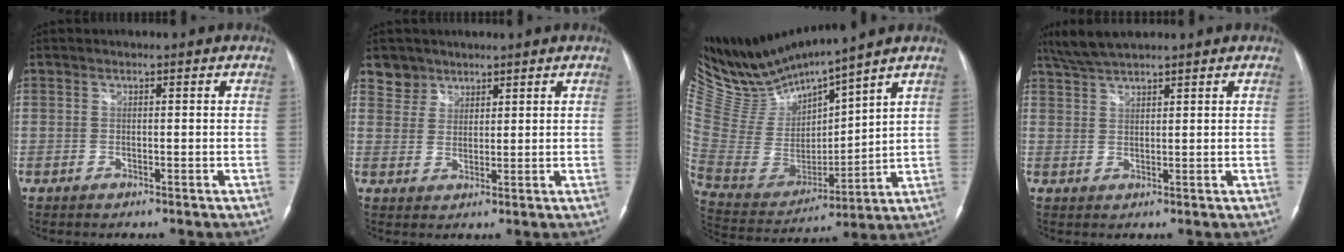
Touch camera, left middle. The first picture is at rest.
{"total": 3.6, "force": [2.7, 2.3, -0.5], "torque": [0.018, 0.004, 0.048]}
{"total": 14.6, "force": [14.0, -0.6, 4.4], "torque": [-0.107, -0.017, 0.294]}
{"total": 5.0, "force": [4.4, 0.3, 2.3], "torque": [-0.056, 0.017, 0.090]}